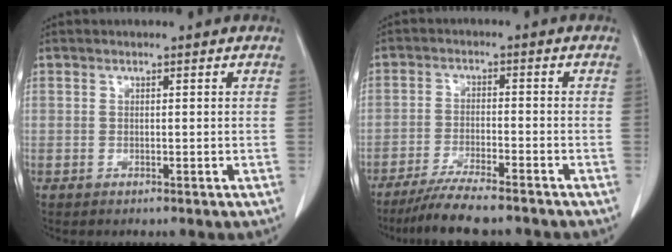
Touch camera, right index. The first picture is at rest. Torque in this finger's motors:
{"motor_torque": [0.19, -0.24, 0.09, 0.06]}